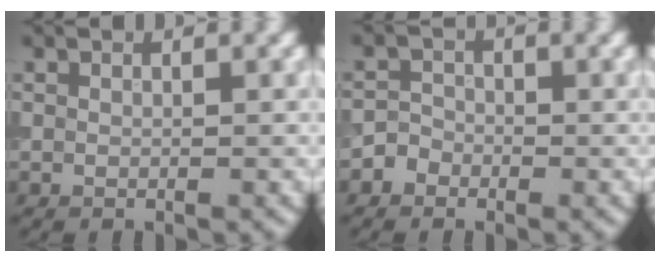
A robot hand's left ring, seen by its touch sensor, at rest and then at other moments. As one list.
[{"total": 1.4, "force": [-0.8, 1.2, 0.1], "torque": [0.010, 0.005, -0.021]}]